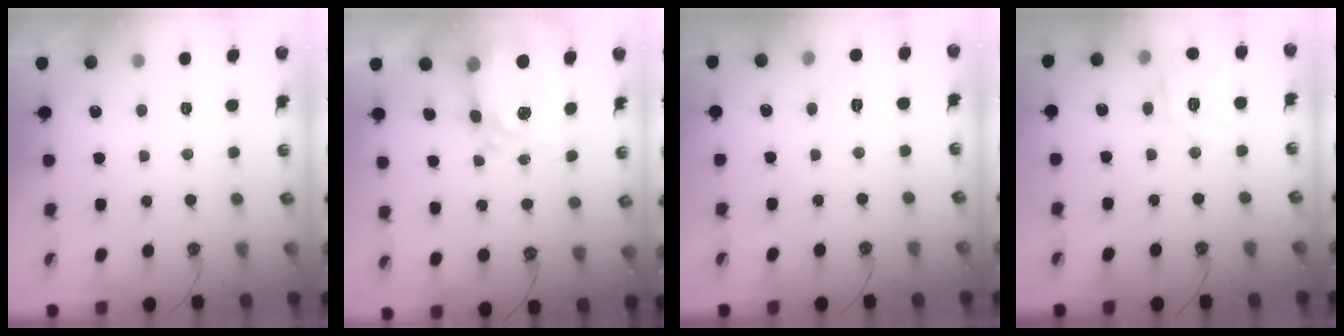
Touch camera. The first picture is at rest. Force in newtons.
{"total": 8.6, "press": 8.6, "slide": 0.7}
{"total": 5.3, "press": 5.2, "slide": 0.6}
{"total": 12.1, "press": 12.0, "slide": 1.5}